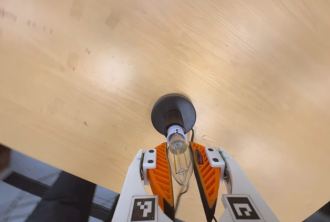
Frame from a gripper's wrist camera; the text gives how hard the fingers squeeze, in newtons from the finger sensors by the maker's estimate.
{"total": 14.6, "left": 13.9, "right": 15.3}